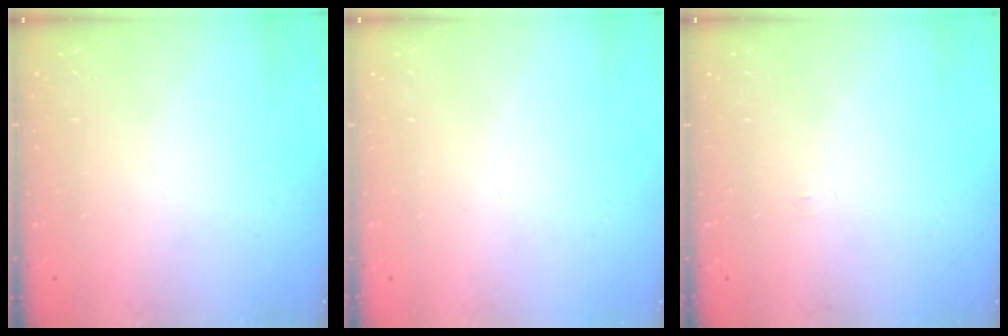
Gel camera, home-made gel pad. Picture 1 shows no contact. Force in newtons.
{"total": 1.8, "press": 1.8, "slide": 0.2}
{"total": 3.5, "press": 3.5, "slide": 0.4}